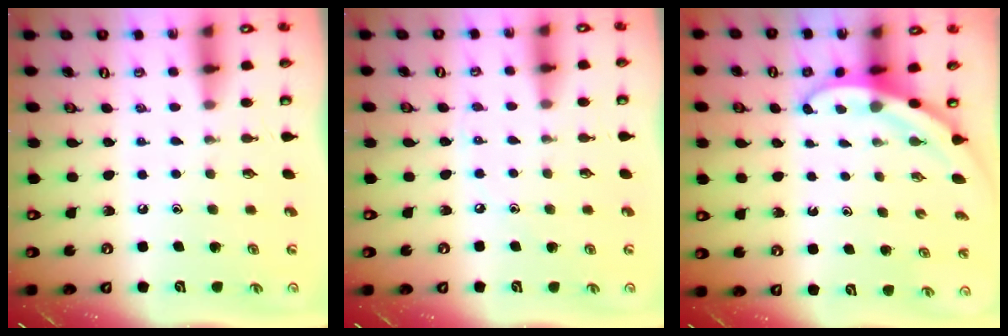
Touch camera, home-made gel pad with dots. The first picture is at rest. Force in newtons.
{"total": 2.8, "press": 2.8, "slide": 0.3}
{"total": 3.3, "press": 3.3, "slide": 0.2}